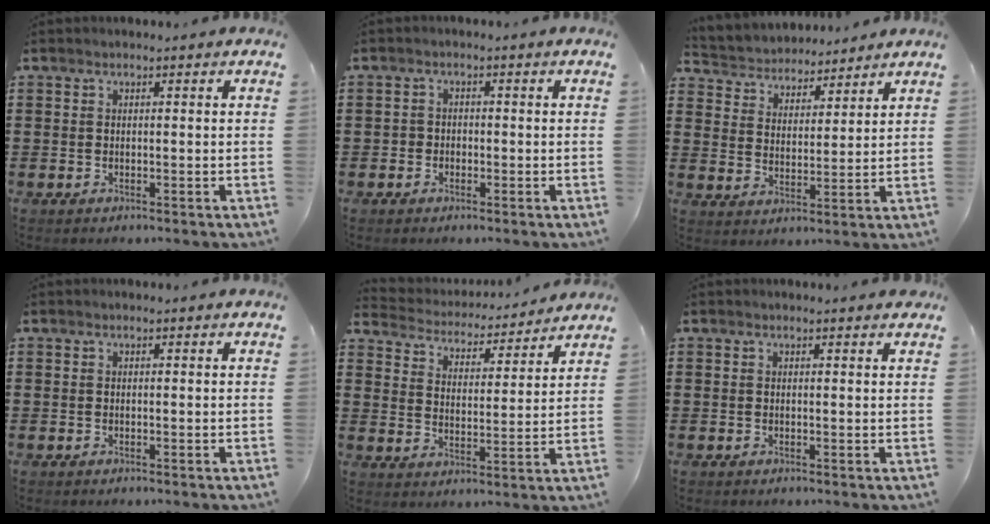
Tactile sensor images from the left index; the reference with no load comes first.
{"total": 1.3, "force": [-0.8, 1.0, 0.2], "torque": [-0.008, 0.003, -0.019]}
{"total": 4.0, "force": [3.8, 0.9, -0.6], "torque": [-0.013, -0.025, 0.064]}
{"total": 0.0}
{"total": 3.8, "force": [3.7, 0.4, 0.0], "torque": [-0.026, -0.031, 0.057]}
{"total": 0.6, "force": [0.5, 0.0, 0.4], "torque": [-0.001, -0.004, 0.007]}